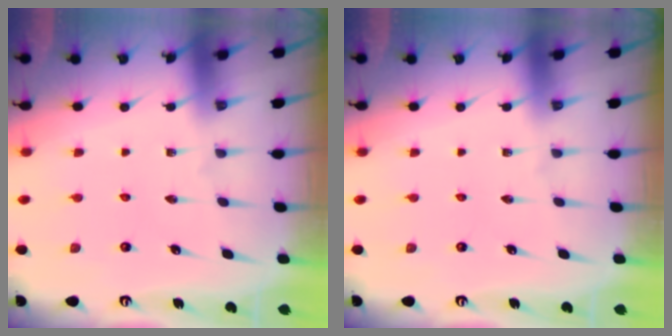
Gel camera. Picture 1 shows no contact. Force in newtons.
{"total": 0.0}